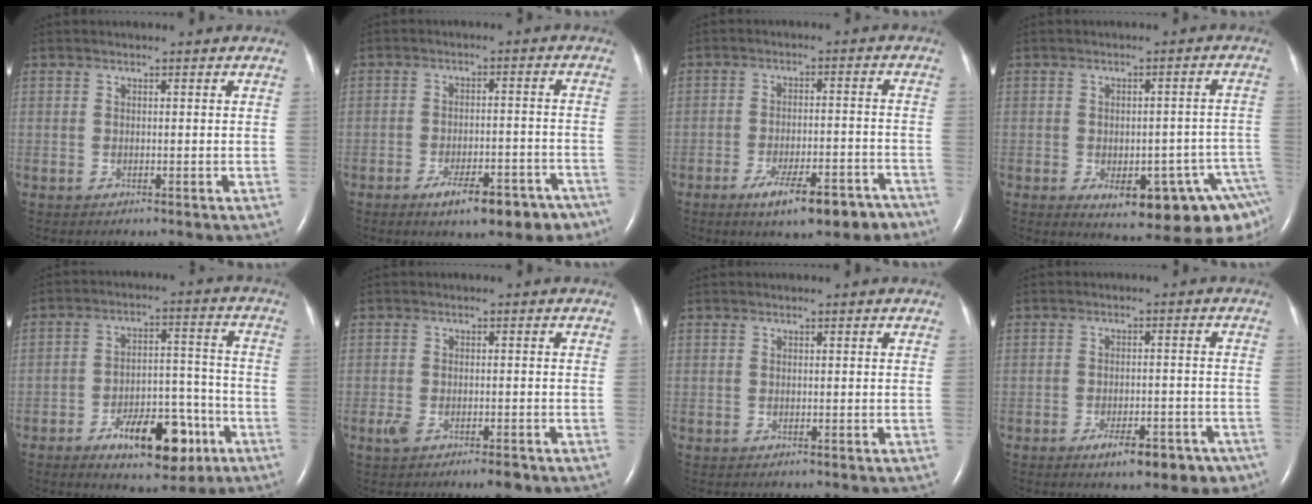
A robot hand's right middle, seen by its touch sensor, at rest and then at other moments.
{"total": 9.3, "force": [-6.2, 3.5, 5.9], "torque": [-0.074, 0.006, -0.090]}
{"total": 10.1, "force": [-7.1, 2.6, 6.7], "torque": [-0.097, -0.001, -0.104]}
{"total": 15.5, "force": [-8.1, 4.5, 12.4], "torque": [-0.082, 0.024, -0.090]}
{"total": 12.5, "force": [-6.6, 5.2, 9.2], "torque": [-0.135, 0.017, -0.092]}
{"total": 4.0, "force": [-2.4, 1.2, 2.9], "torque": [-0.058, -0.004, -0.037]}
{"total": 0.0}
{"total": 7.8, "force": [-5.3, 2.8, 5.0], "torque": [-0.056, 0.002, -0.073]}